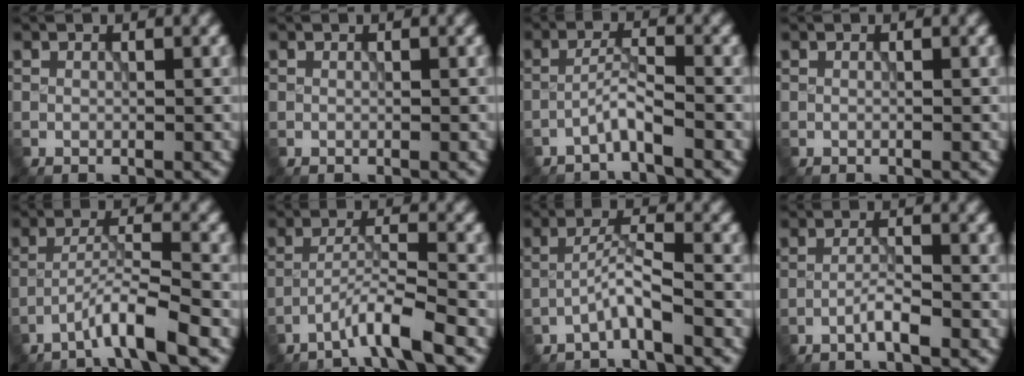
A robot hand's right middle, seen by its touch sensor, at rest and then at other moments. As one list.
[{"total": 0.0}, {"total": 2.1, "force": [-1.6, -0.1, 1.4], "torque": [-0.029, 0.014, -0.038]}, {"total": 0.0}, {"total": 4.3, "force": [-3.0, 0.0, 3.1], "torque": [-0.055, 0.016, -0.064]}, {"total": 4.0, "force": [-3.0, -0.1, 2.7], "torque": [-0.046, 0.013, -0.066]}, {"total": 2.7, "force": [-1.8, 0.0, 1.9], "torque": [-0.041, 0.017, -0.041]}, {"total": 2.0, "force": [-1.2, 0.1, 1.5], "torque": [-0.028, 0.009, -0.027]}]